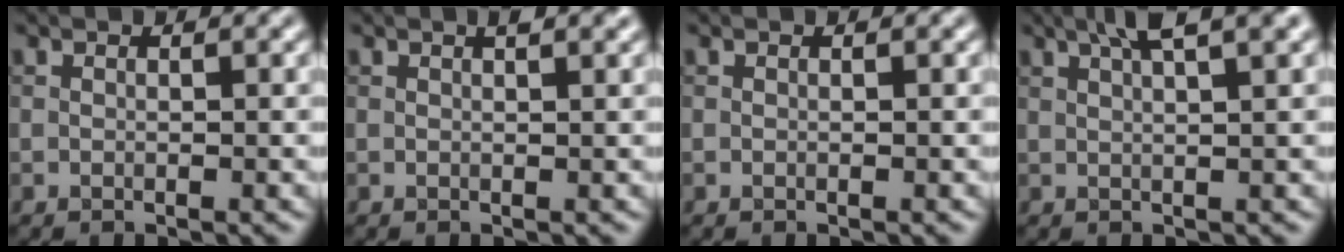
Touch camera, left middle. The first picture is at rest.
{"total": 1.4, "force": [0.7, 0.3, 1.1], "torque": [-0.014, 0.003, 0.011]}
{"total": 0.0}
{"total": 5.2, "force": [3.1, 1.2, 4.1], "torque": [-0.050, 0.025, 0.029]}